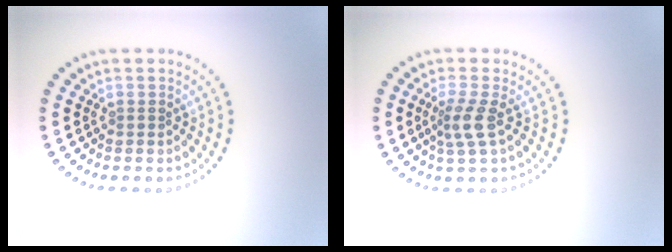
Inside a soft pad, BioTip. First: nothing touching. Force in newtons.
{"total": 2.5, "press": 2.0, "slide": 1.6}